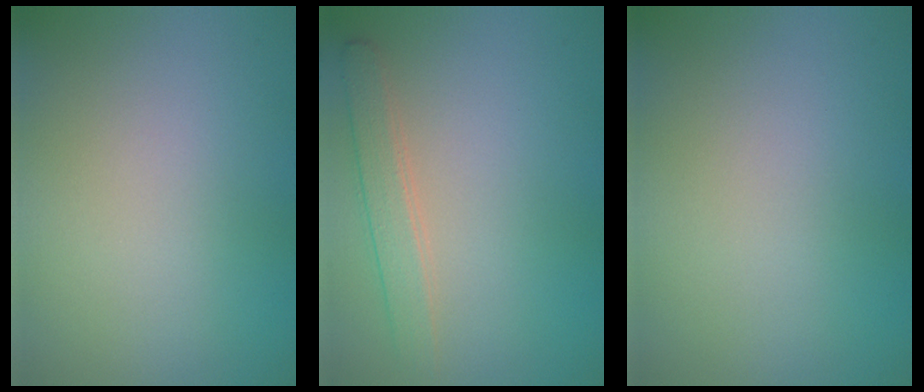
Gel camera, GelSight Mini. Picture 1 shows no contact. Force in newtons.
{"total": 2.3, "press": 2.3, "slide": 0.1}
{"total": 0.0}